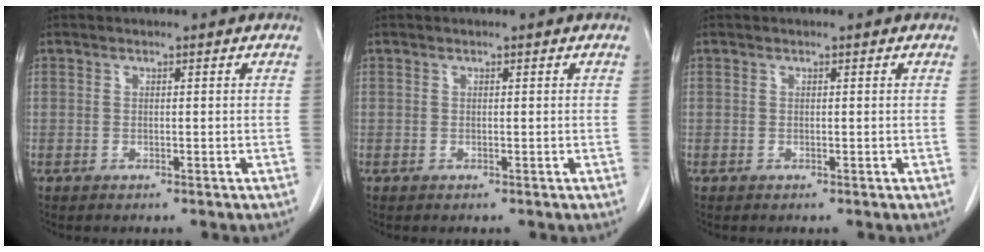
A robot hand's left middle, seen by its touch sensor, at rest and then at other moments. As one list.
[{"total": 0.0}, {"total": 0.0}]